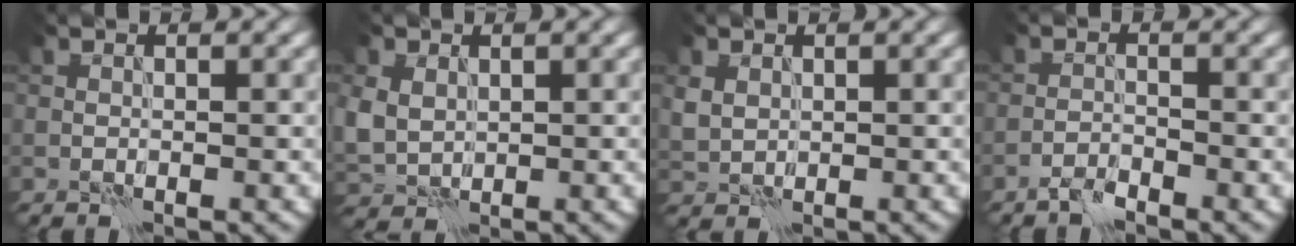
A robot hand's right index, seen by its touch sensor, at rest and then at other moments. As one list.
[{"total": 3.3, "force": [0.7, 2.7, 1.8], "torque": [-0.050, -0.001, 0.016]}, {"total": 1.6, "force": [0.7, 1.3, 0.6], "torque": [-0.019, -0.001, 0.018]}, {"total": 1.5, "force": [-1.4, 0.3, 0.6], "torque": [-0.013, 0.005, -0.031]}]